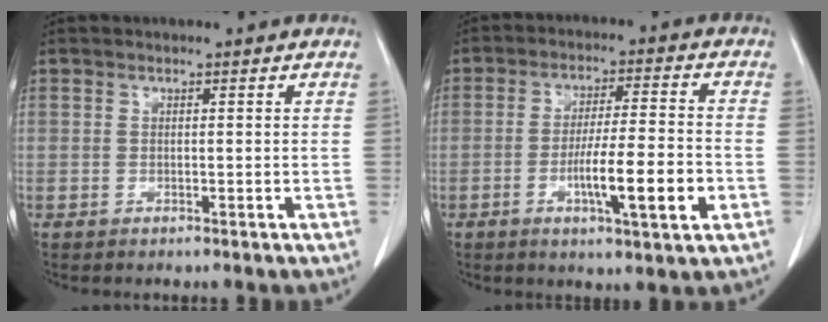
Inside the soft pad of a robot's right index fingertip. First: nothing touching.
{"total": 10.5, "force": [-3.3, 0.7, 9.9], "torque": [-0.166, -0.006, -0.054]}